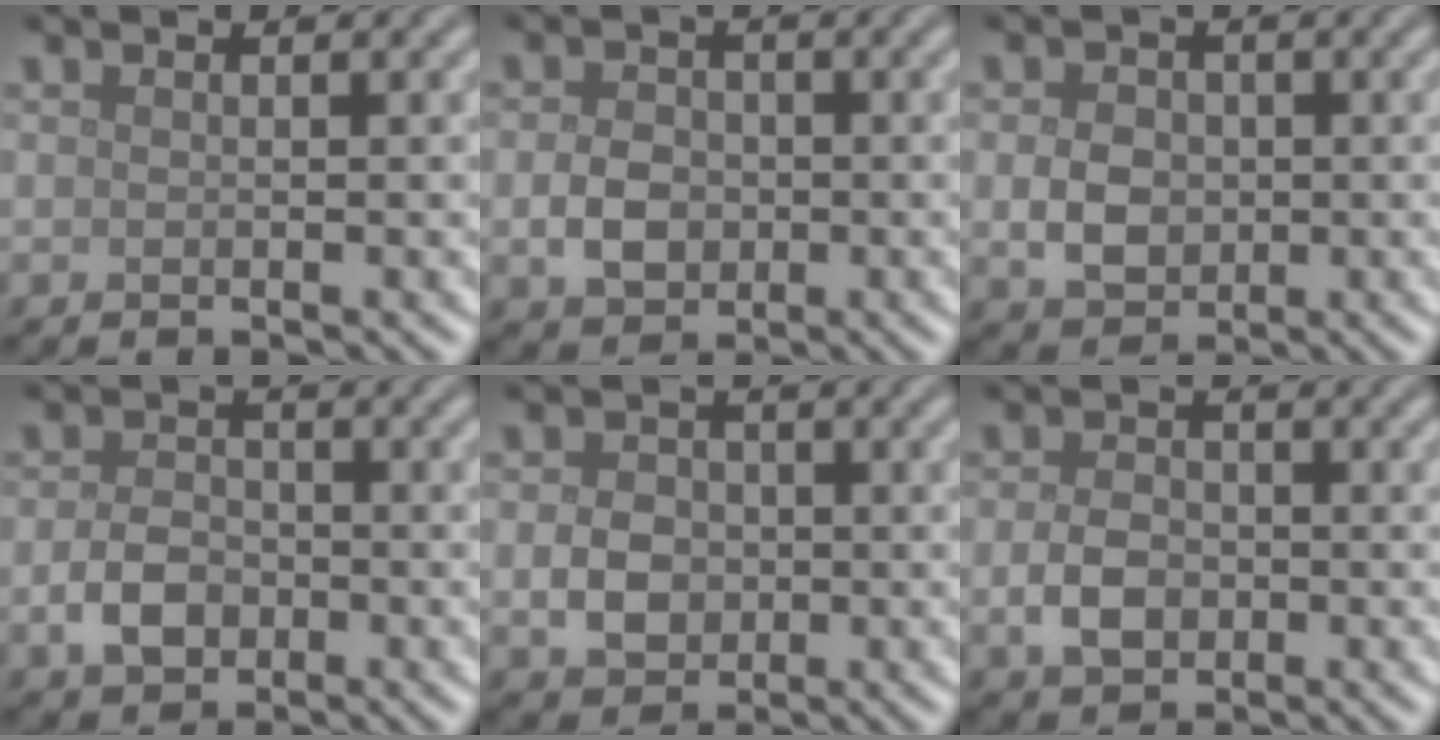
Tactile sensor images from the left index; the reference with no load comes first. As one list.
[{"total": 3.2, "force": [-0.6, 2.6, 1.9], "torque": [-0.035, -0.001, -0.016]}, {"total": 3.5, "force": [-0.2, 2.8, 2.0], "torque": [-0.038, -0.001, -0.008]}, {"total": 3.2, "force": [-1.1, 2.3, 1.9], "torque": [-0.034, 0.000, -0.025]}, {"total": 3.2, "force": [-0.4, 2.7, 1.8], "torque": [-0.032, 0.000, -0.012]}, {"total": 3.1, "force": [-0.7, 2.3, 2.0], "torque": [-0.039, -0.001, -0.018]}]